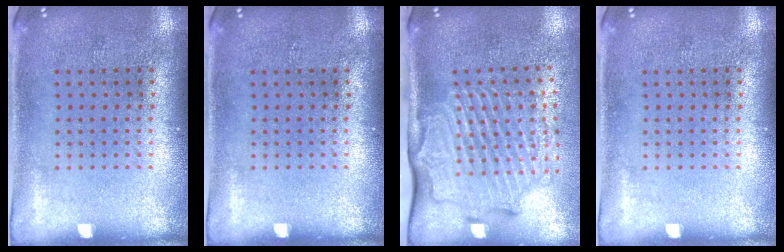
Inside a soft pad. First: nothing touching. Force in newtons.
{"total": 0.0}
{"total": 2.9, "press": 2.3, "slide": 1.8}
{"total": 0.0}